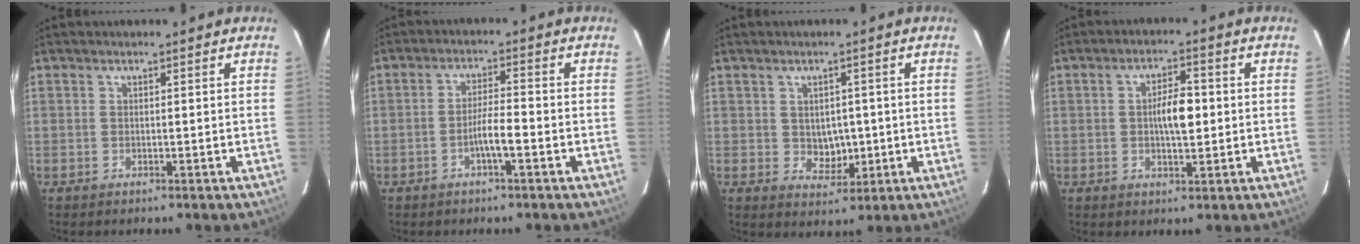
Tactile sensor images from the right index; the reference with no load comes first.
{"total": 4.2, "force": [-1.7, 0.2, 3.8], "torque": [-0.069, 0.005, -0.032]}
{"total": 4.2, "force": [-0.1, 3.1, 2.8], "torque": [-0.035, -0.002, 0.009]}
{"total": 5.4, "force": [0.1, 1.7, 5.1], "torque": [-0.090, 0.008, 0.002]}